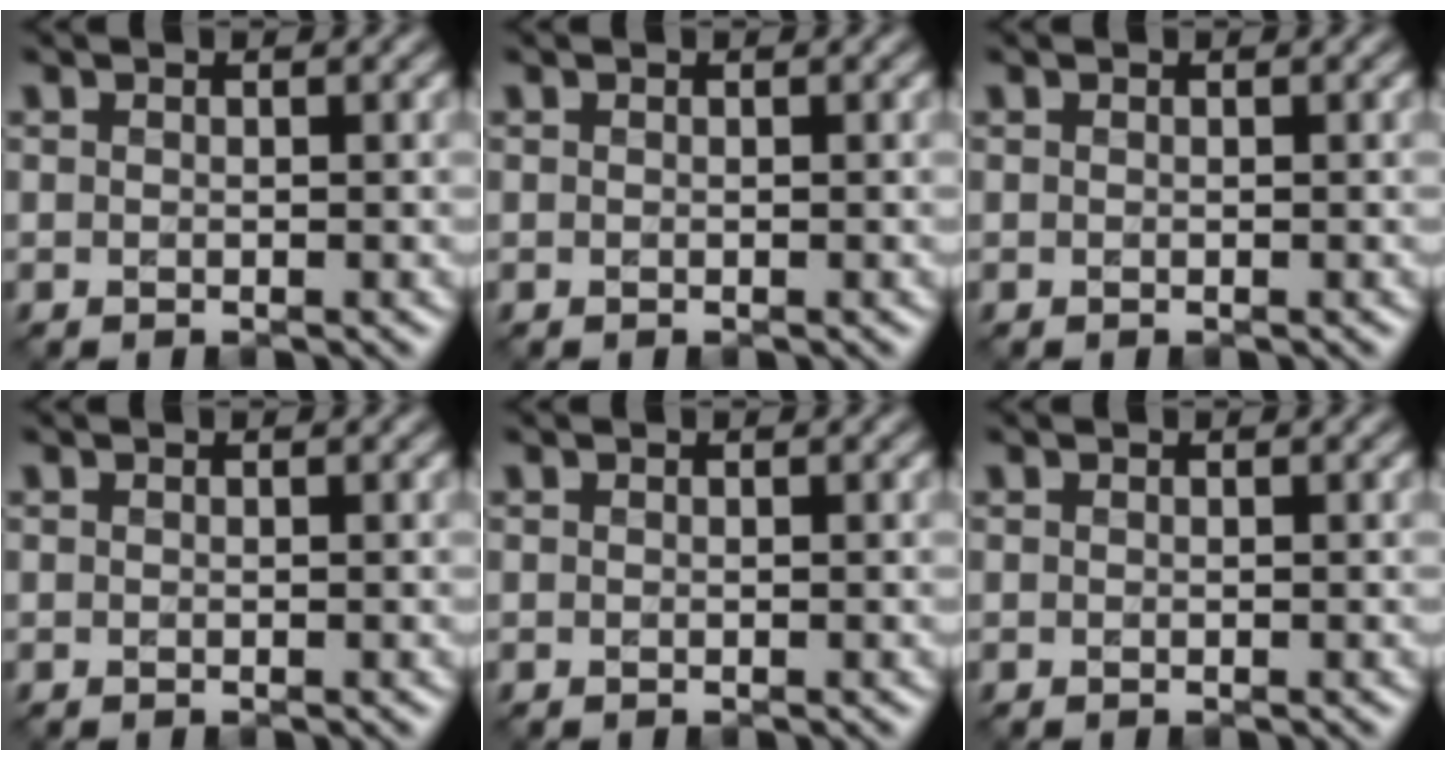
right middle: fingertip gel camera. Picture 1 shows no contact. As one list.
[{"total": 0.0}, {"total": 0.0}, {"total": 0.0}, {"total": 0.0}, {"total": 0.0}]